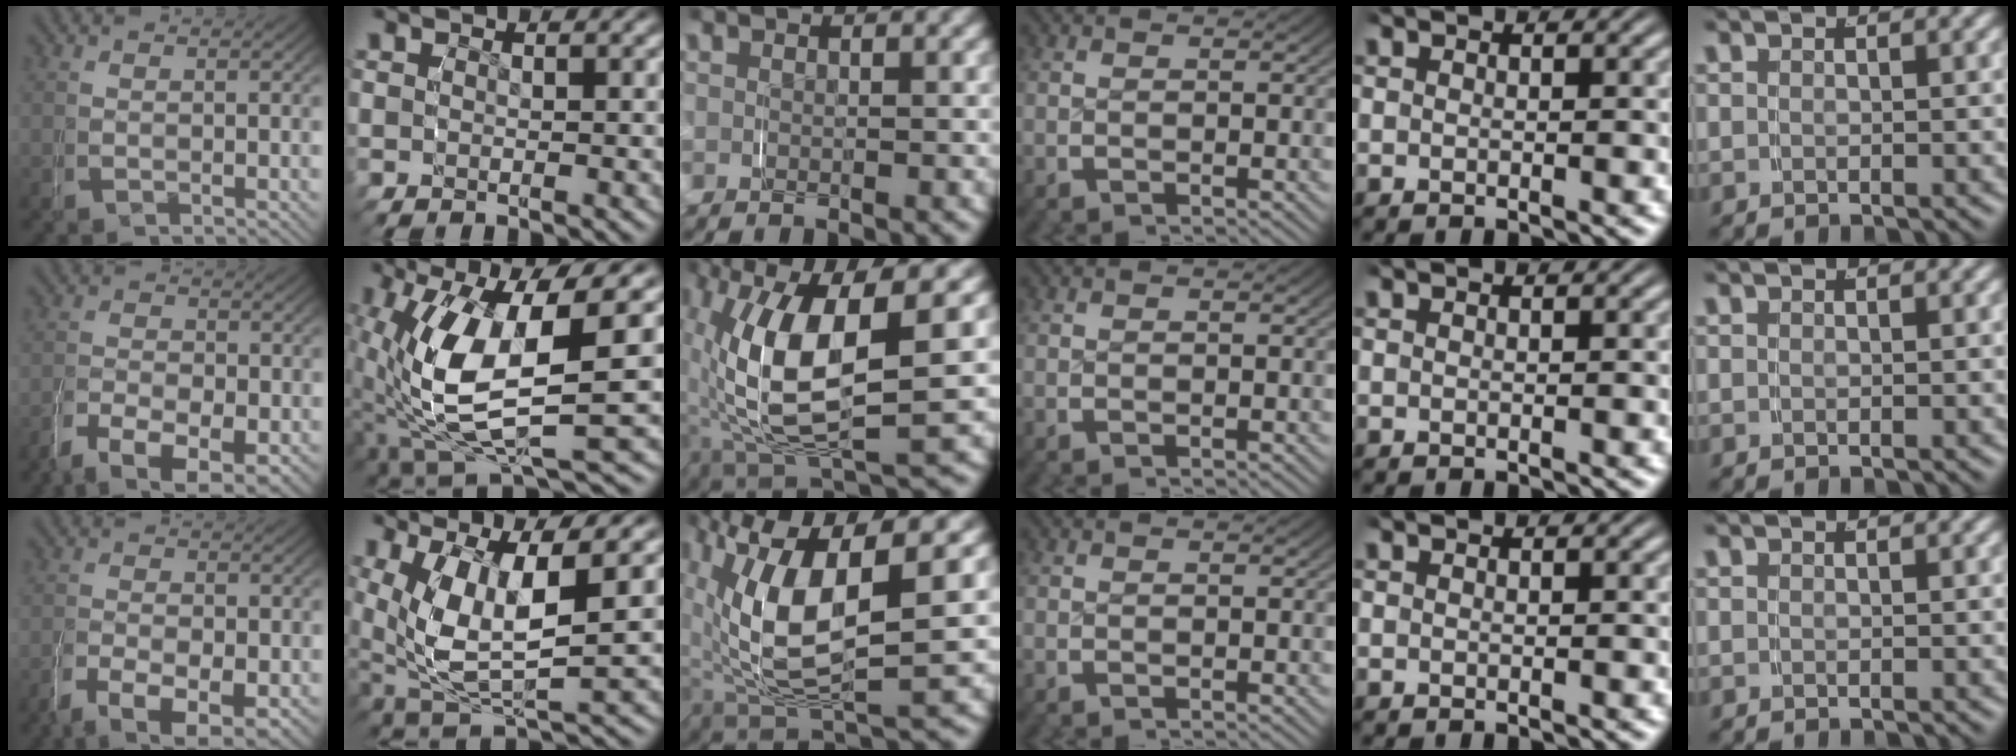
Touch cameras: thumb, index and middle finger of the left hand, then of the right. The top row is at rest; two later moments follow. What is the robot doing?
{"motion": "grasp_and_lifting", "object": "shoes"}